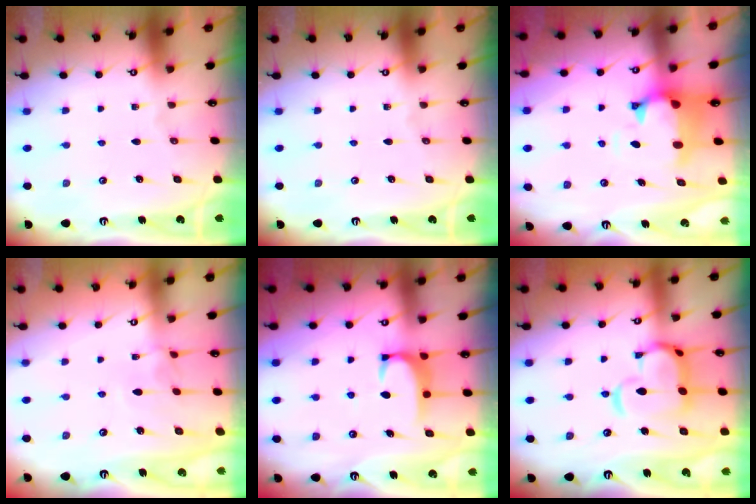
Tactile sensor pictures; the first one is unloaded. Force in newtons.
{"total": 0.0}
{"total": 1.2, "press": 0.1, "slide": 1.2}
{"total": 4.7, "press": 4.7, "slide": 0.1}
{"total": 1.9, "press": 1.8, "slide": 0.6}
{"total": 7.9, "press": 7.8, "slide": 1.3}